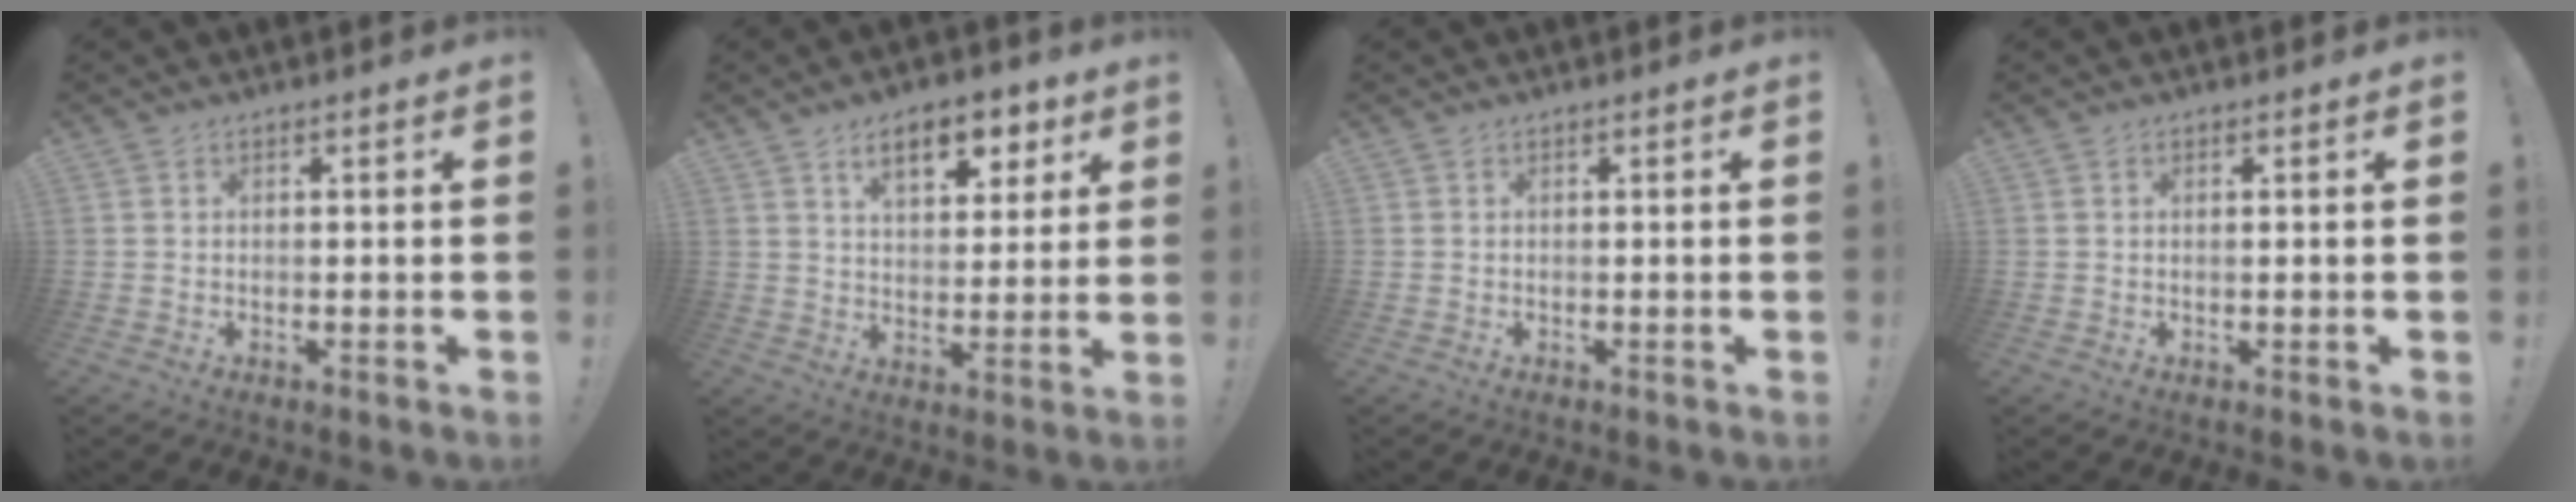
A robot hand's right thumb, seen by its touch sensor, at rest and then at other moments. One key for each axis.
{"total": 11.5, "fx": 6.2, "fy": 6.0, "fz": 7.6, "tx": -0.103, "ty": -0.024, "tz": 0.106}
{"total": 0.0}
{"total": 0.6, "fx": 0.2, "fy": 0.0, "fz": 0.5, "tx": -0.008, "ty": -0.001, "tz": 0.003}